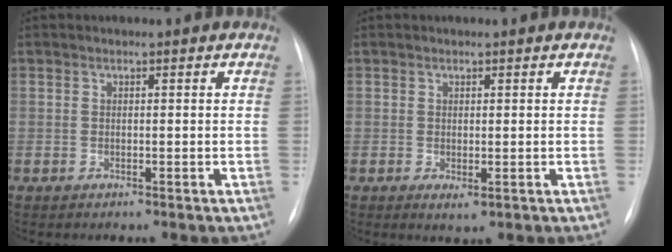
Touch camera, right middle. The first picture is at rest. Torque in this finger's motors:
{"motor_torque": [0.26, -0.19, 0.09, 0.03]}